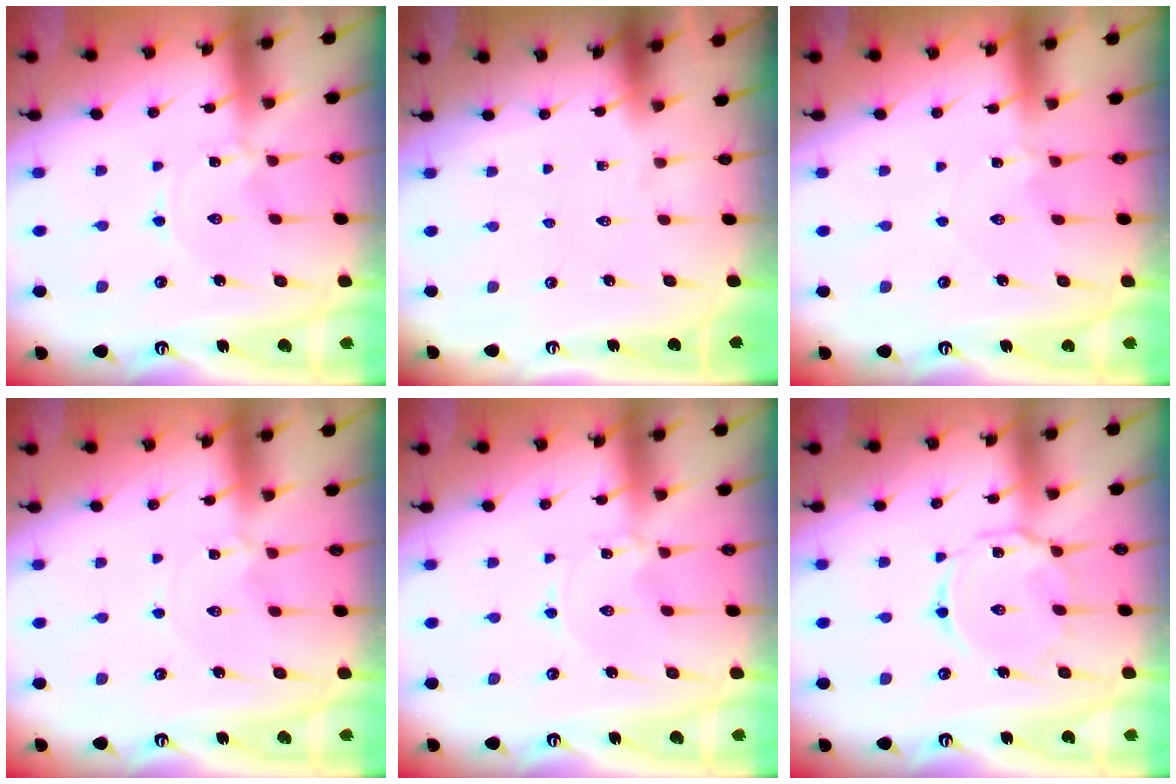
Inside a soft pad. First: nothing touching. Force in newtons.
{"total": 0.0}
{"total": 1.5, "press": 1.5, "slide": 0.3}
{"total": 0.0}
{"total": 0.0}
{"total": 7.9, "press": 7.9, "slide": 0.5}